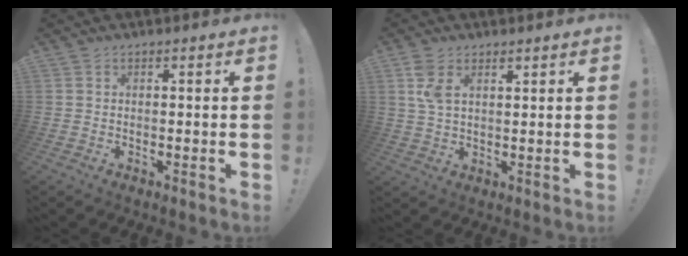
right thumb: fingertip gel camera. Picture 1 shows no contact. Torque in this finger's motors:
{"motor_torque": [-0.01, 0.04, 0.32, -0.16, 0.00]}